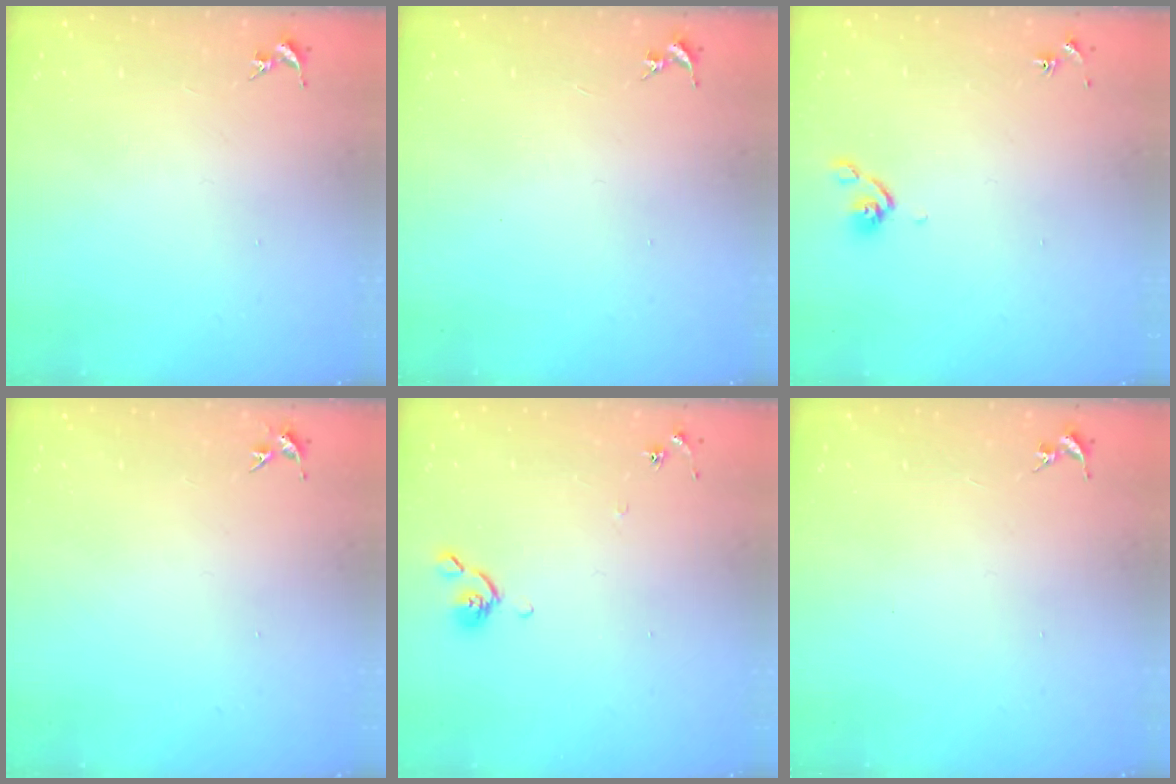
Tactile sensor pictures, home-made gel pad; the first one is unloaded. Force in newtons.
{"total": 0.0}
{"total": 4.6, "press": 4.5, "slide": 0.9}
{"total": 4.2, "press": 4.2, "slide": 0.5}
{"total": 5.0, "press": 4.9, "slide": 0.8}
{"total": 0.0}